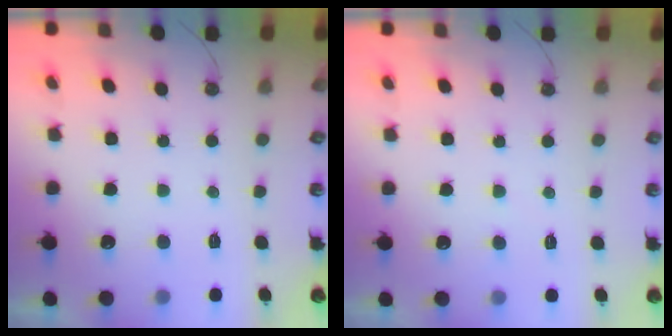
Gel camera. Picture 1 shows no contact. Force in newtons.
{"total": 3.9, "press": 3.9, "slide": 0.6}